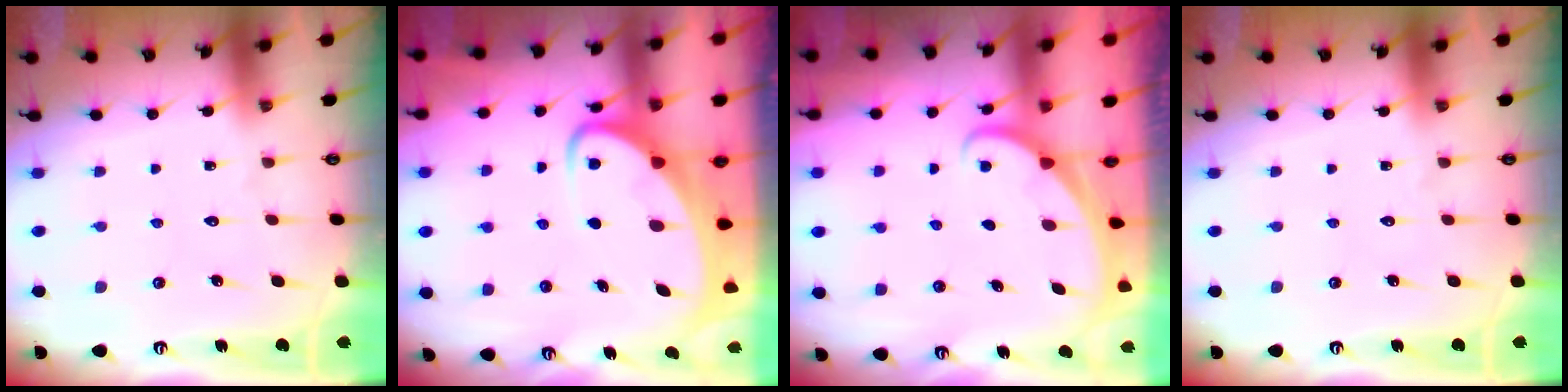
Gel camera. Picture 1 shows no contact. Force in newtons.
{"total": 5.2, "press": 5.1, "slide": 0.8}
{"total": 1.2, "press": 1.2, "slide": 0.0}
{"total": 0.0}